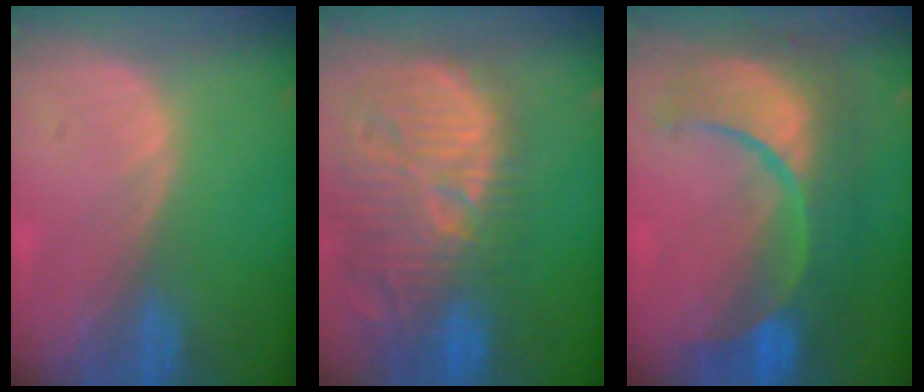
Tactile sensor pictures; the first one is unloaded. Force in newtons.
{"total": 14.8, "press": 13.1, "slide": 6.9}
{"total": 12.1, "press": 12.0, "slide": 1.5}